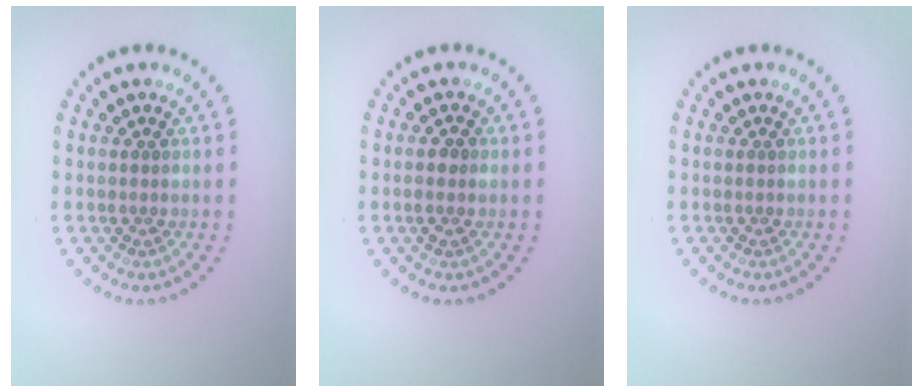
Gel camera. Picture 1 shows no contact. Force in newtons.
{"total": 1.4, "press": 1.3, "slide": 0.3}
{"total": 0.0}